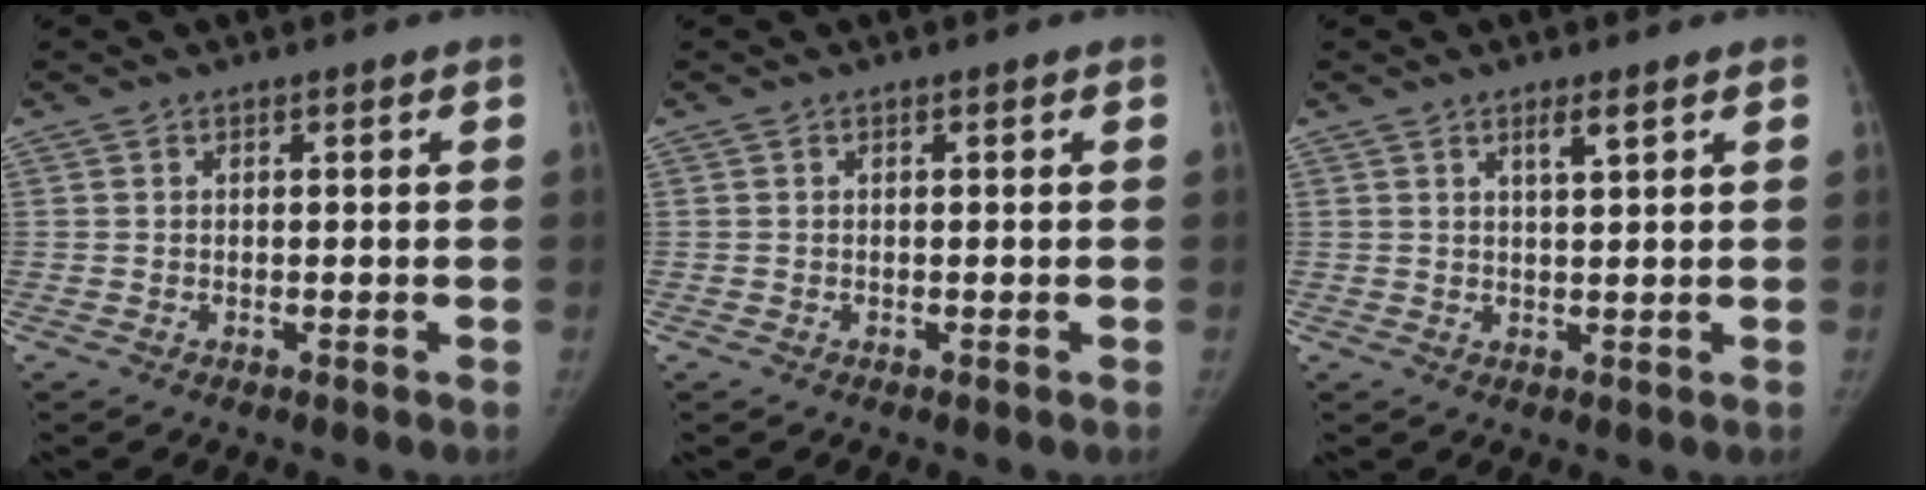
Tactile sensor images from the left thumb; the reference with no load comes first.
{"total": 0.0}
{"total": 2.4, "force": [1.5, 0.3, 1.9], "torque": [-0.034, -0.009, 0.027]}